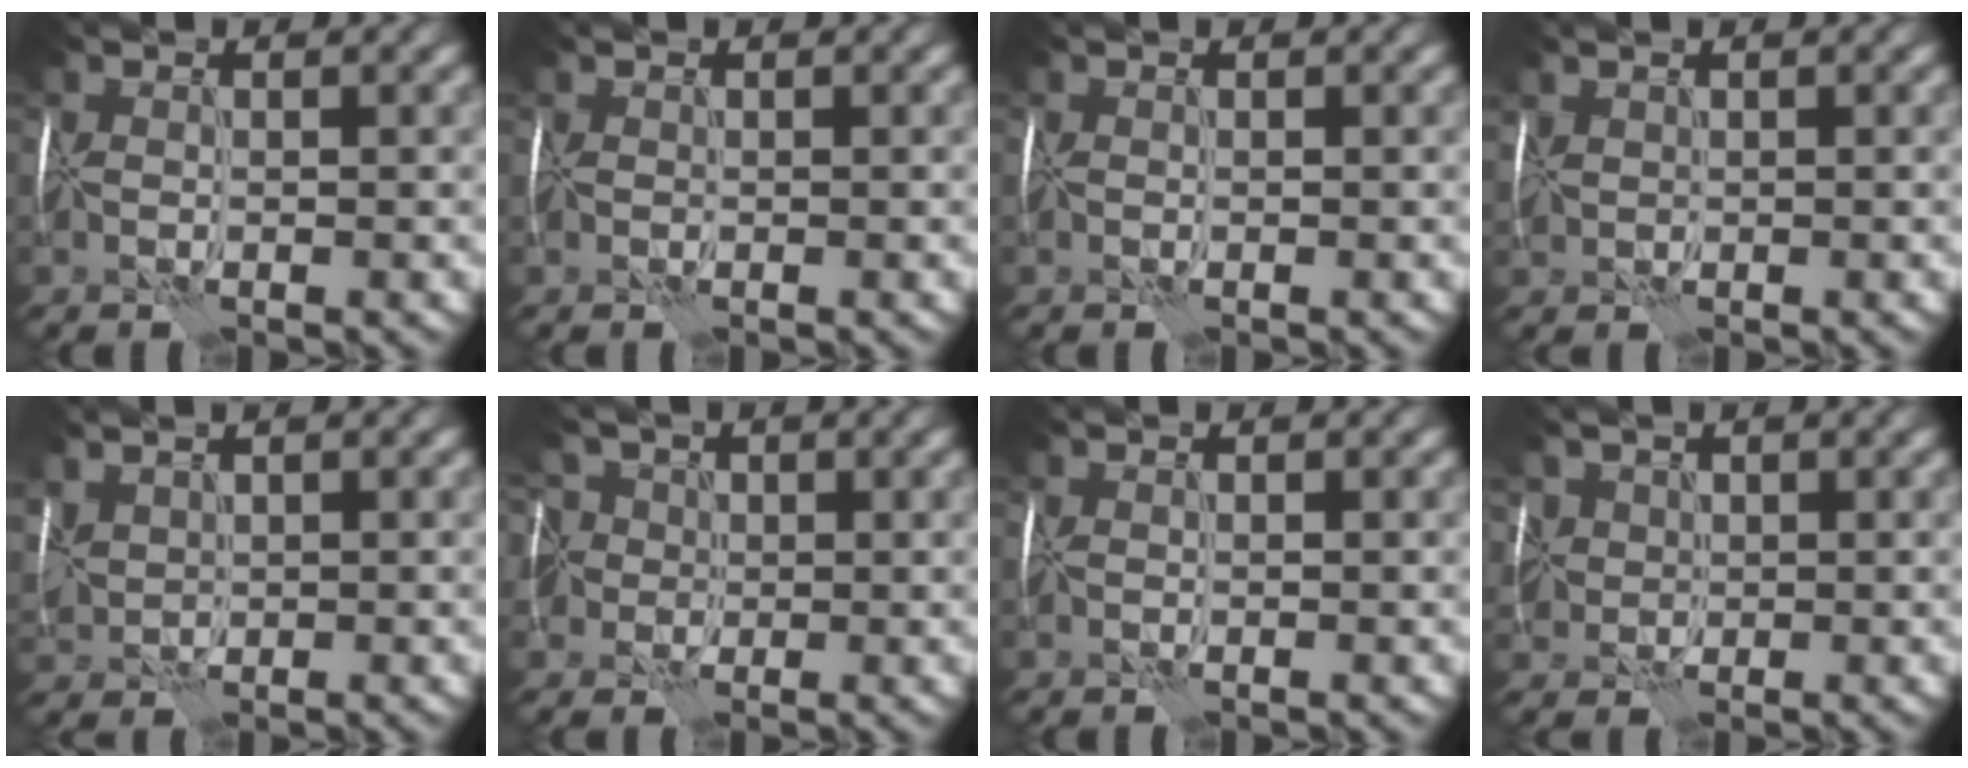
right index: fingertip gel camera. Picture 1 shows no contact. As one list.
[{"total": 0.0}, {"total": 0.0}, {"total": 1.1, "force": [0.6, 0.7, 0.5], "torque": [-0.016, 0.004, 0.014]}, {"total": 3.1, "force": [1.1, 1.9, 2.2], "torque": [-0.062, 0.009, 0.026]}, {"total": 7.1, "force": [2.1, 5.5, 4.0], "torque": [-0.059, 0.027, -0.006]}, {"total": 0.0}, {"total": 3.3, "force": [0.8, 2.9, 1.4], "torque": [-0.037, 0.017, 0.016]}]